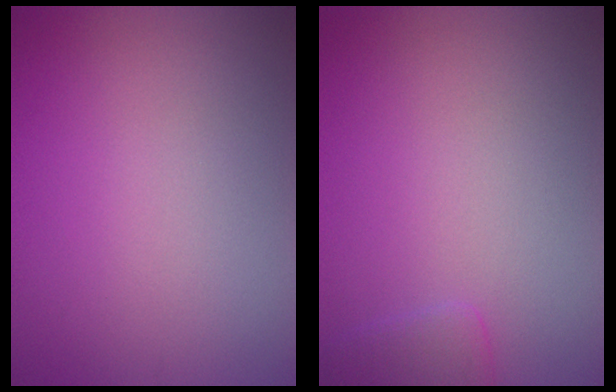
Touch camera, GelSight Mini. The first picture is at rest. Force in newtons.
{"total": 1.5, "press": 1.5, "slide": 0.1}